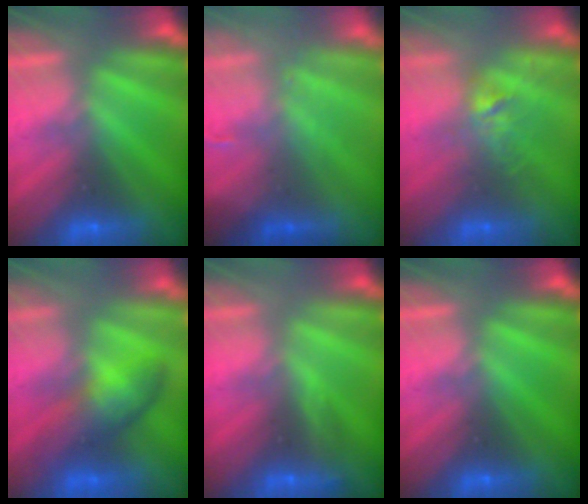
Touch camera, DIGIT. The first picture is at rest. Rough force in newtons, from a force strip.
{"total": 2.6}
{"total": 2.9}
{"total": 7.4}
{"total": 3.0}
{"total": 0.0}